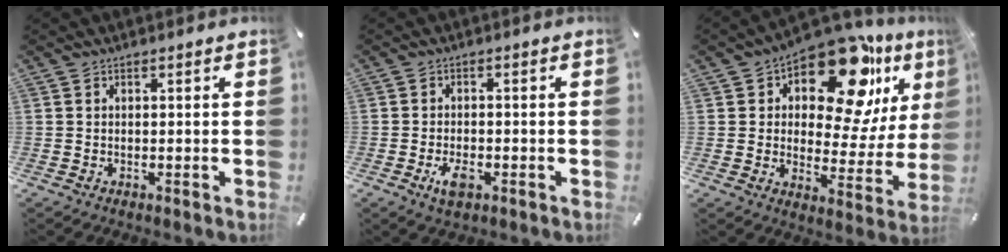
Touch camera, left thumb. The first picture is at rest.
{"total": 4.2, "force": [-1.7, 2.1, 3.1], "torque": [-0.071, 0.001, -0.034]}
{"total": 18.4, "force": [12.2, 8.2, 11.1], "torque": [-0.160, -0.093, 0.203]}